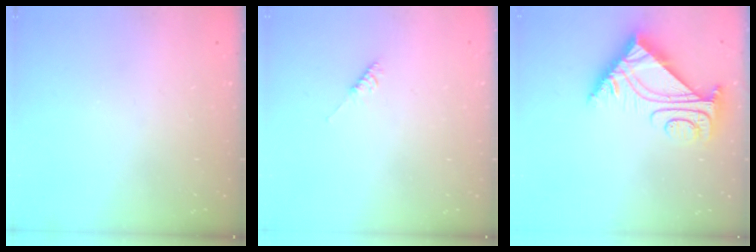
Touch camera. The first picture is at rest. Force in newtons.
{"total": 3.5, "press": 3.5, "slide": 0.7}
{"total": 8.0, "press": 8.0, "slide": 0.6}